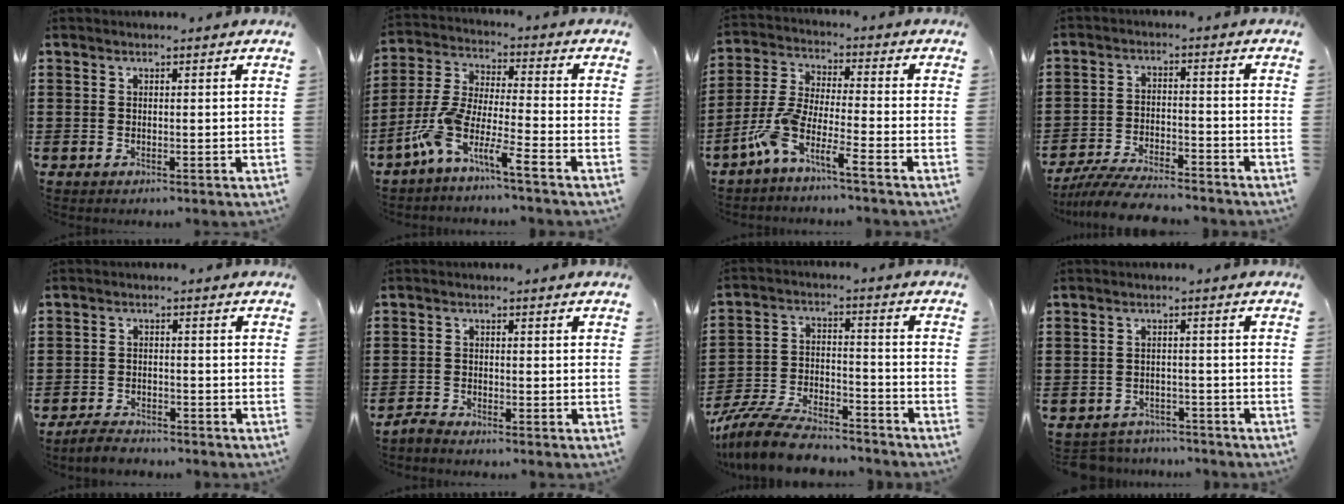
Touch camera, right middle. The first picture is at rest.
{"total": 8.0, "force": [-6.6, -0.1, 4.5], "torque": [-0.125, -0.024, -0.141]}
{"total": 7.2, "force": [-5.9, 0.0, 4.1], "torque": [-0.120, -0.022, -0.127]}
{"total": 6.4, "force": [-6.1, 0.6, 1.9], "torque": [-0.038, 0.001, -0.119]}
{"total": 3.1, "force": [-3.0, 0.6, 0.3], "torque": [-0.010, 0.006, -0.064]}
{"total": 1.9, "force": [-1.8, 0.2, 0.2], "torque": [-0.015, 0.001, -0.040]}
{"total": 9.7, "force": [-8.9, 1.9, 3.4], "torque": [-0.069, 0.022, -0.173]}
{"total": 3.0, "force": [-3.0, 0.6, -0.3], "torque": [-0.004, 0.000, -0.066]}